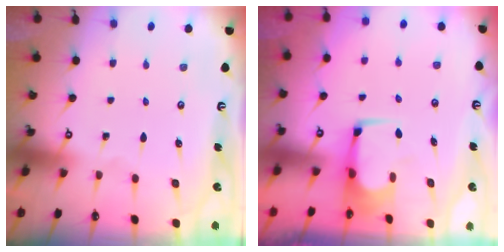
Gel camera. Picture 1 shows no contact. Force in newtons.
{"total": 1.7, "press": 1.7, "slide": 0.3}